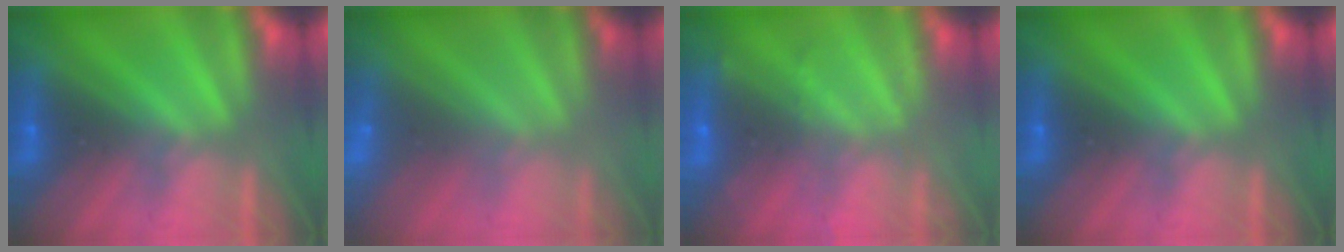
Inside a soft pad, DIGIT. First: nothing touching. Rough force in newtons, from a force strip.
{"total": 2.9}
{"total": 2.3}
{"total": 0.0}